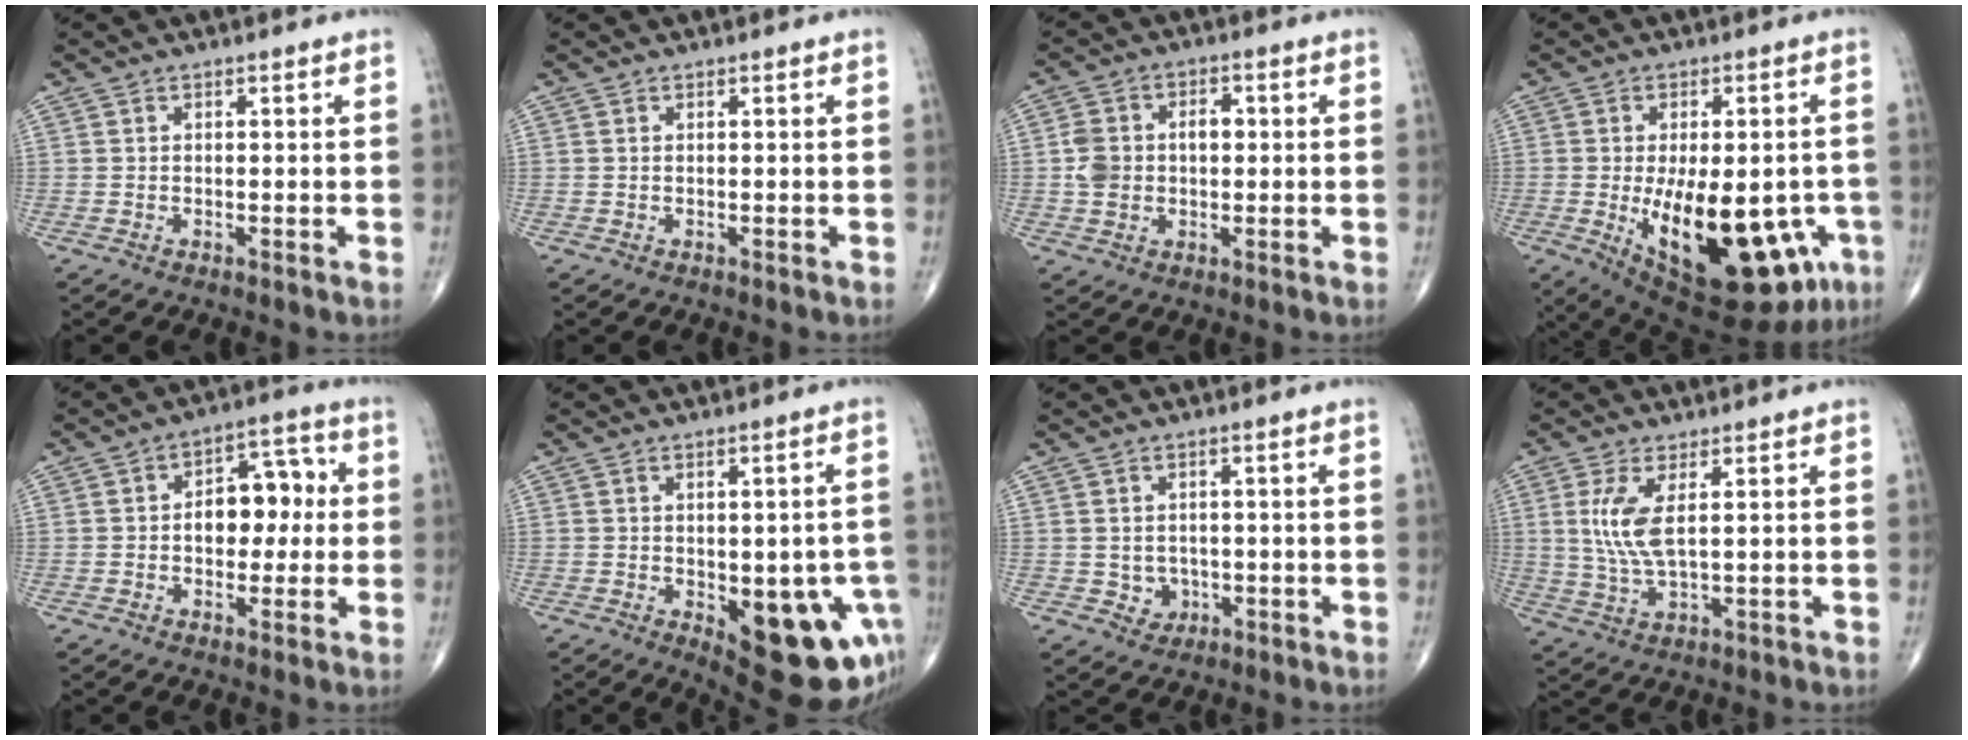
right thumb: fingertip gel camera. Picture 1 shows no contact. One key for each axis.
{"total": 0.0}
{"total": 7.5, "fx": 0.2, "fy": 5.5, "fz": 5.1, "tx": -0.085, "ty": 0.023, "tz": 0.004}
{"total": 23.7, "fx": -6.7, "fy": 10.7, "fz": 20.0, "tx": -0.259, "ty": -0.015, "tz": -0.067}
{"total": 9.9, "fx": 0.3, "fy": 6.4, "fz": 7.5, "tx": -0.071, "ty": 0.029, "tz": -0.001}
{"total": 17.5, "fx": -5.9, "fy": 7.9, "fz": 14.5, "tx": -0.123, "ty": 0.009, "tz": -0.053}
{"total": 3.1, "fx": -0.6, "fy": 2.8, "fz": 1.2, "tx": -0.002, "ty": 0.003, "tz": -0.001}
{"total": 7.1, "fx": 1.6, "fy": 2.3, "fz": 6.6, "tx": -0.155, "ty": -0.012, "tz": 0.040}